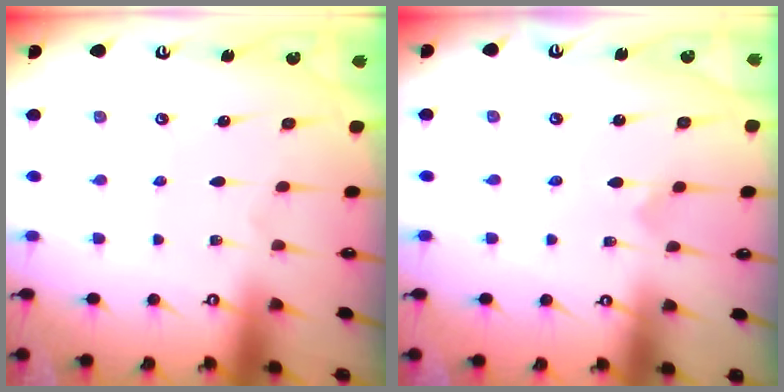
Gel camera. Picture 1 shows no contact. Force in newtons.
{"total": 0.7, "press": 0.7, "slide": 0.0}